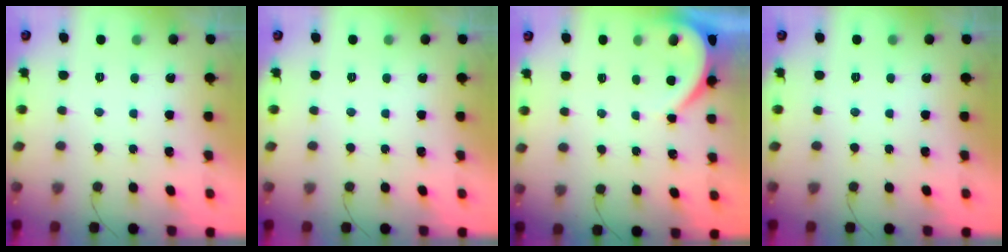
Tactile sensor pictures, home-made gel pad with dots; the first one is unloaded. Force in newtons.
{"total": 0.0}
{"total": 3.9, "press": 3.9, "slide": 0.6}
{"total": 0.0}